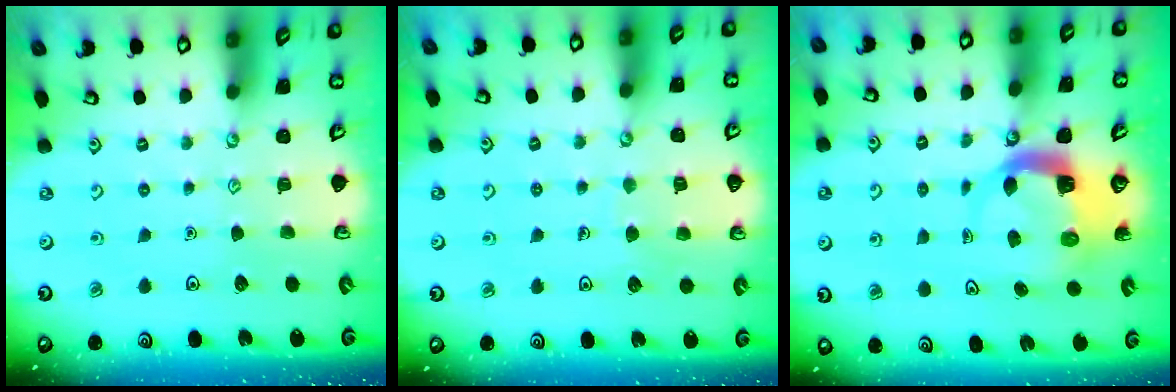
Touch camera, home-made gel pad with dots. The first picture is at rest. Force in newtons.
{"total": 4.7, "press": 4.7, "slide": 0.4}
{"total": 5.2, "press": 5.1, "slide": 0.5}